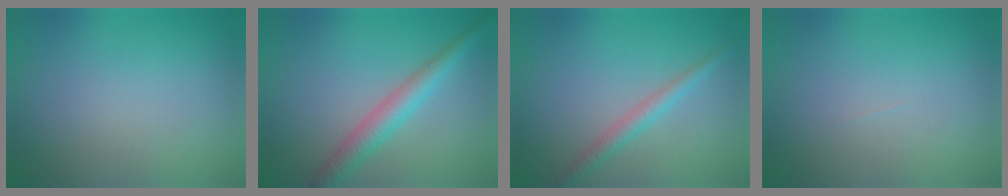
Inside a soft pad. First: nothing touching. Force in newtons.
{"total": 3.6, "press": 3.6, "slide": 0.1}
{"total": 2.0, "press": 2.0, "slide": 0.1}
{"total": 0.0}